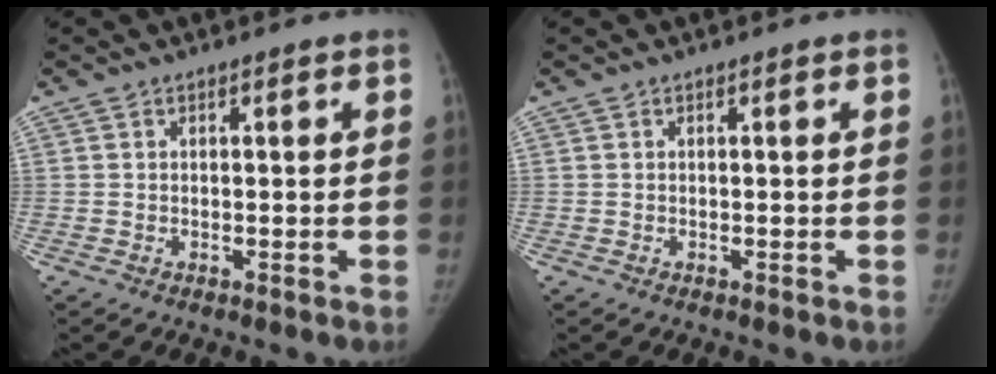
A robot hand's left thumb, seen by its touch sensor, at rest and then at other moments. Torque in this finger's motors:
{"motor_torque": [-0.05, -0.01, 0.04, -0.20, 0.00]}